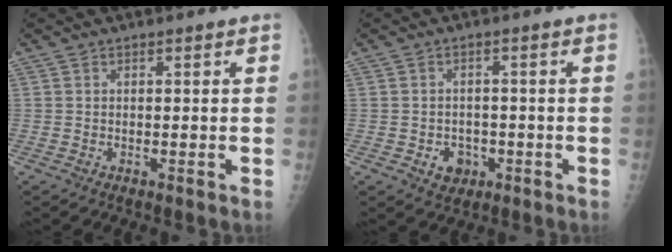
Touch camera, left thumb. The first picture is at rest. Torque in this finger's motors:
{"motor_torque": [0.45, 0.42, 0.45, 0.06, 0.01]}